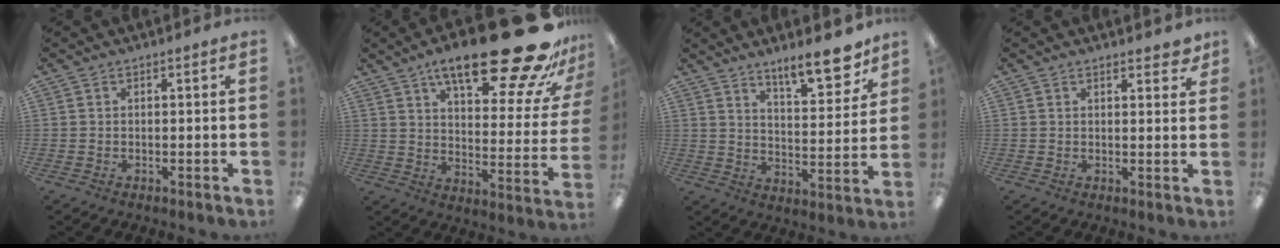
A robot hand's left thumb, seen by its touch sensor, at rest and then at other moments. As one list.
[{"total": 27.3, "force": [18.5, 7.8, 18.5], "torque": [-0.265, -0.123, 0.292]}, {"total": 11.7, "force": [9.3, 3.7, 6.0], "torque": [-0.061, -0.070, 0.157]}, {"total": 2.7, "force": [2.2, 1.0, 1.2], "torque": [-0.003, -0.012, 0.034]}]